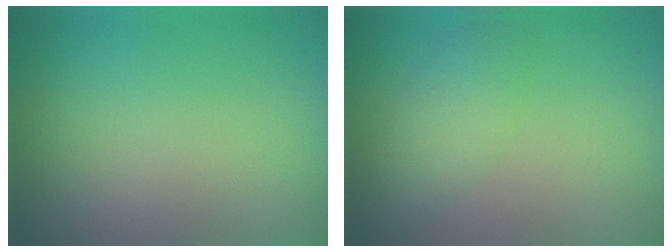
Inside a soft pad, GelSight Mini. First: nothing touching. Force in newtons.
{"total": 2.7, "press": 2.7, "slide": 0.1}